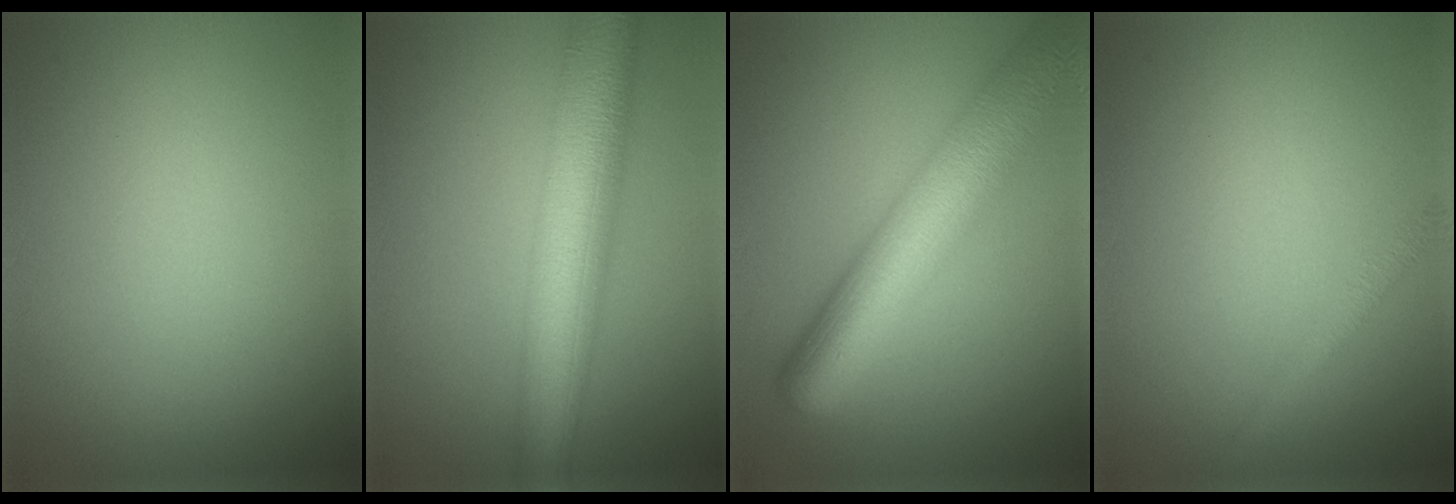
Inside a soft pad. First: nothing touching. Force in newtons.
{"total": 9.9, "press": 9.9, "slide": 0.4}
{"total": 10.0, "press": 10.0, "slide": 0.4}
{"total": 1.3, "press": 1.3, "slide": 0.0}